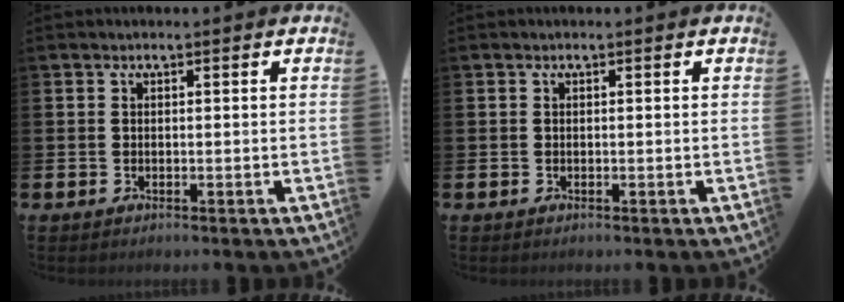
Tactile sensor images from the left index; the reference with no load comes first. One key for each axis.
{"total": 0.0}